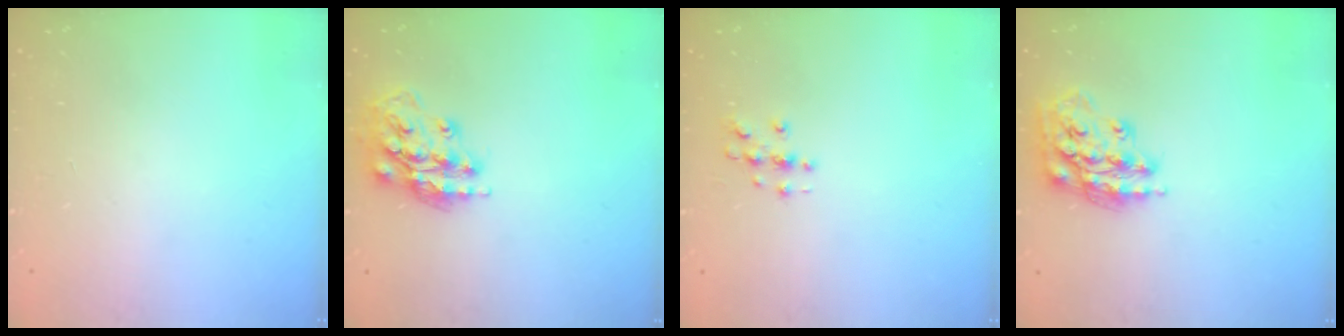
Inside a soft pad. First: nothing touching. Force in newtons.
{"total": 14.9, "press": 14.9, "slide": 1.1}
{"total": 2.9, "press": 2.9, "slide": 0.3}
{"total": 16.3, "press": 16.2, "slide": 1.1}